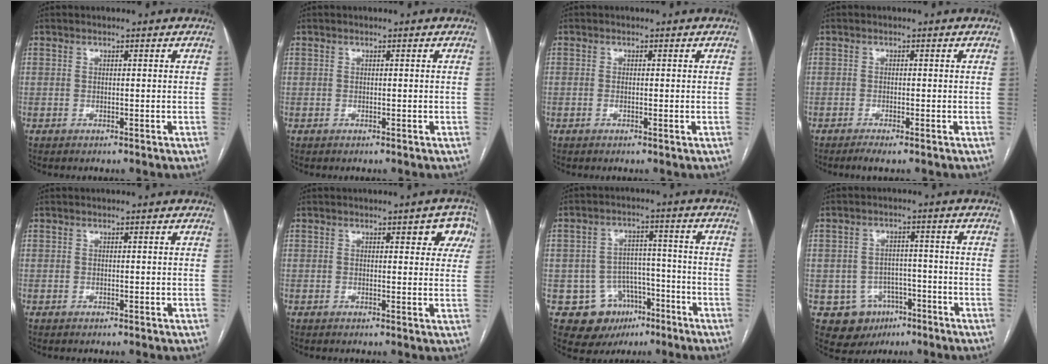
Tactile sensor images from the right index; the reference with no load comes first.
{"total": 0.0}
{"total": 1.0, "force": [-0.2, 0.2, 1.0], "torque": [-0.017, -0.002, -0.003]}
{"total": 1.8, "force": [-1.2, 0.1, 1.4], "torque": [-0.022, -0.003, -0.022]}
{"total": 0.0}
{"total": 4.9, "force": [2.3, 1.9, 3.9], "torque": [-0.029, 0.010, 0.019]}
{"total": 9.8, "force": [-4.7, 8.2, 2.5], "torque": [-0.033, 0.027, -0.059]}
{"total": 7.8, "force": [-3.5, 6.8, 1.7], "torque": [-0.023, 0.012, -0.040]}